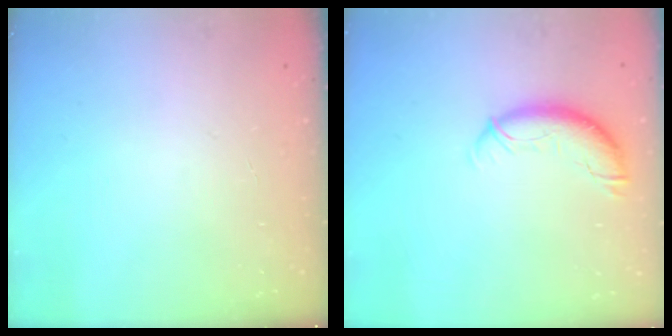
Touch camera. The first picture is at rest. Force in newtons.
{"total": 9.9, "press": 9.9, "slide": 1.3}